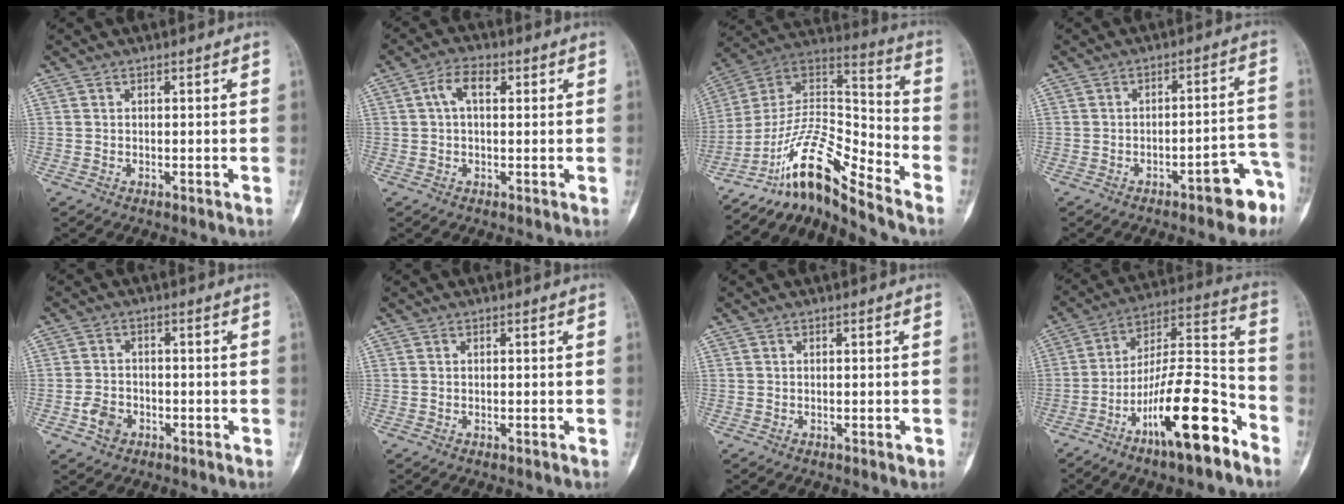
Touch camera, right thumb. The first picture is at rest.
{"total": 4.7, "force": [1.2, 2.5, 3.8], "torque": [-0.070, 0.017, 0.019]}
{"total": 14.5, "force": [-12.0, 2.1, 7.9], "torque": [-0.145, 0.114, -0.222]}
{"total": 8.3, "force": [-5.1, 2.5, 6.0], "torque": [-0.053, 0.049, -0.058]}
{"total": 4.1, "force": [-1.8, 3.2, 1.8], "torque": [-0.024, 0.013, -0.031]}
{"total": 0.0}
{"total": 0.6, "force": [-0.3, 0.2, 0.5], "torque": [-0.005, -0.001, -0.002]}
{"total": 19.4, "force": [-10.9, 5.0, 15.3], "torque": [-0.260, 0.082, -0.182]}